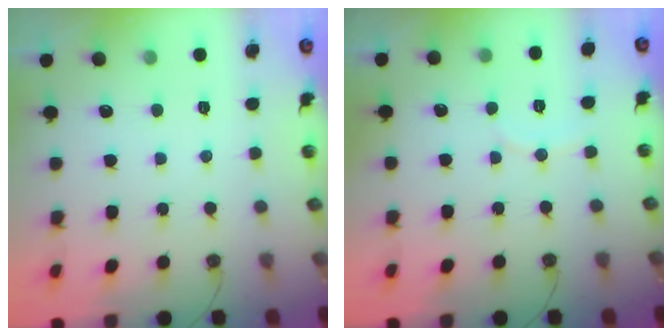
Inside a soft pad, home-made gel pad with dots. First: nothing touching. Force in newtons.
{"total": 3.8, "press": 3.7, "slide": 0.5}